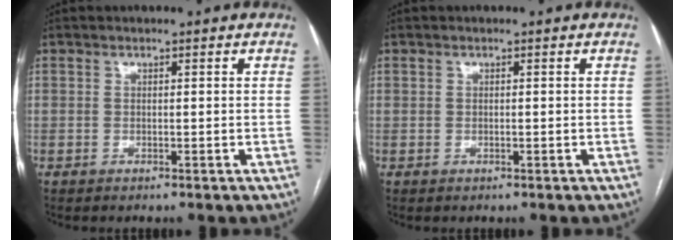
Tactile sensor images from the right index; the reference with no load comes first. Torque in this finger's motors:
{"motor_torque": [-0.01, -0.05, 0.08, 0.01]}